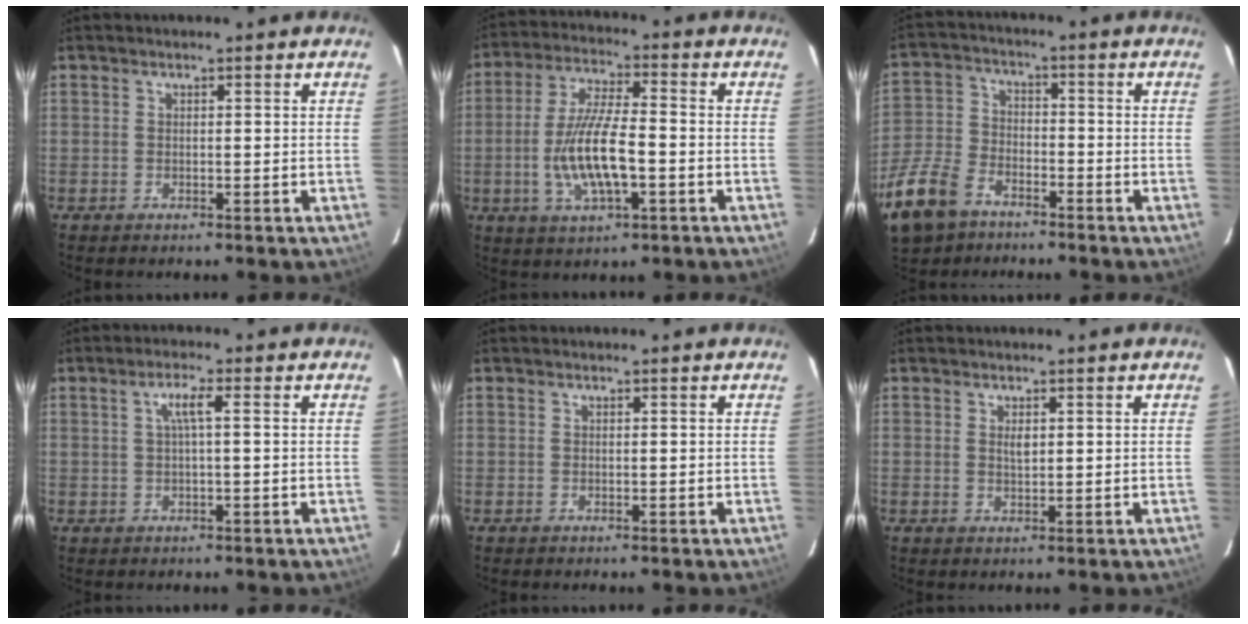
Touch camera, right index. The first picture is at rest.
{"total": 12.4, "force": [-2.9, 3.6, 11.5], "torque": [-0.231, -0.003, -0.051]}
{"total": 15.8, "force": [-10.1, 9.0, 8.1], "torque": [-0.214, -0.009, -0.202]}
{"total": 3.0, "force": [0.3, 0.0, 3.0], "torque": [-0.057, 0.005, 0.005]}
{"total": 0.0}
{"total": 1.6, "force": [0.5, 0.8, 1.3], "torque": [-0.022, 0.001, 0.009]}